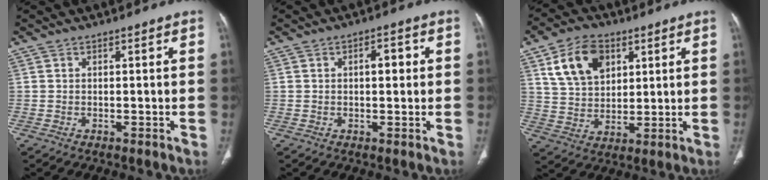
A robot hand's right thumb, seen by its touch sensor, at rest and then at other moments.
{"total": 3.5, "force": [0.5, 1.6, 3.0], "torque": [-0.038, 0.006, 0.007]}
{"total": 12.2, "force": [5.3, 8.2, 7.3], "torque": [-0.106, -0.013, 0.102]}